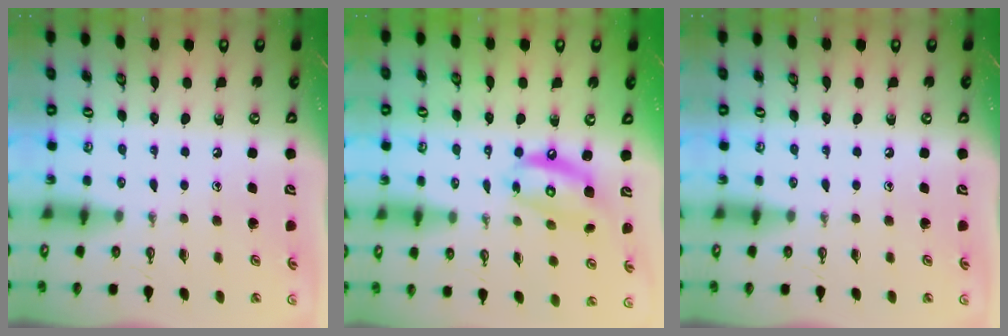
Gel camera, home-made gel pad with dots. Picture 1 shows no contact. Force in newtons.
{"total": 11.8, "press": 11.8, "slide": 1.2}
{"total": 0.0}